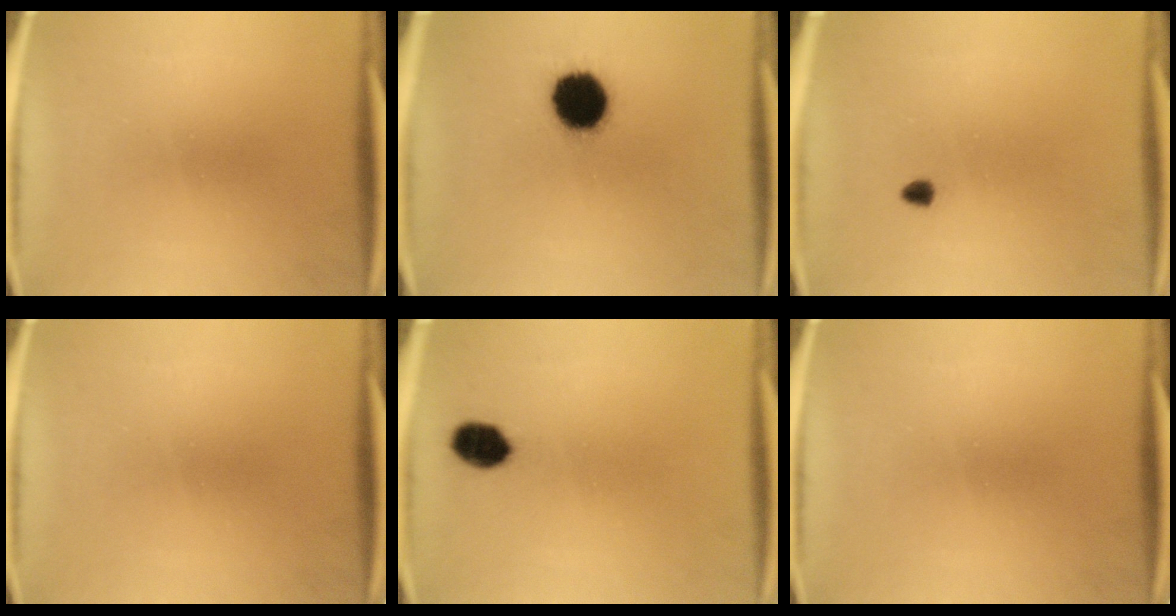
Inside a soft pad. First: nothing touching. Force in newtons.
{"total": 13.9}
{"total": 0.9}
{"total": 0.0}
{"total": 5.6}
{"total": 0.0}